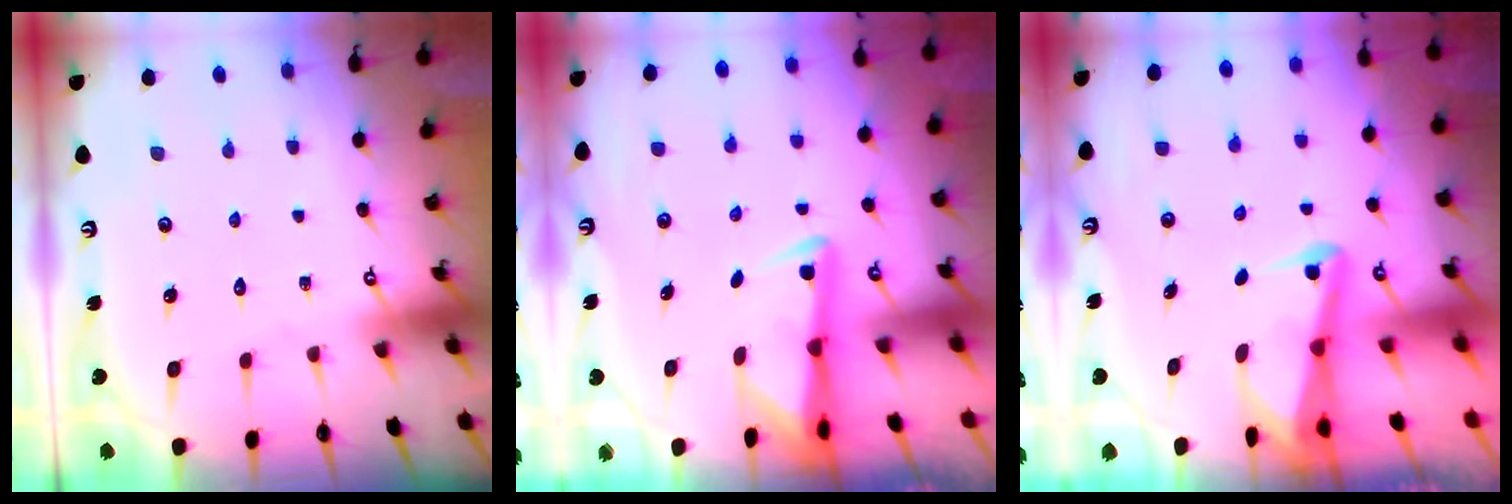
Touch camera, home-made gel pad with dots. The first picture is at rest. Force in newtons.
{"total": 2.7, "press": 2.6, "slide": 0.5}
{"total": 3.3, "press": 3.2, "slide": 0.8}